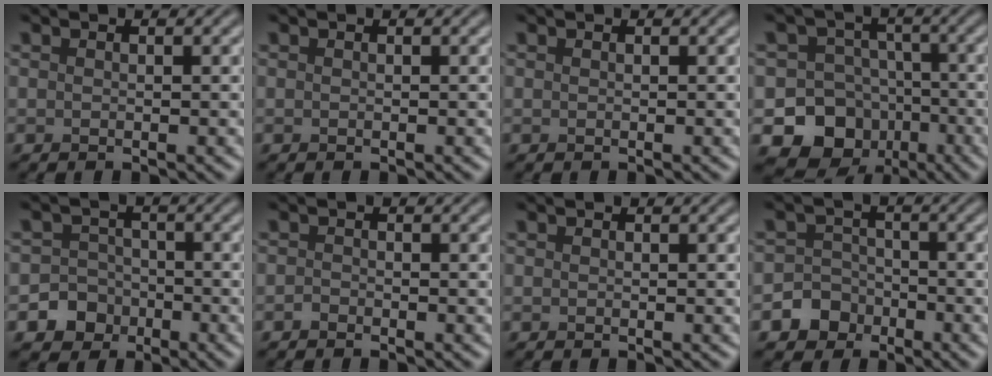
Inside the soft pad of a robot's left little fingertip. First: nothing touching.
{"total": 0.0}
{"total": 0.0}
{"total": 13.1, "force": [-5.9, 11.3, 2.8], "torque": [-0.036, -0.035, -0.107]}
{"total": 5.1, "force": [-2.5, 4.4, 0.7], "torque": [0.025, -0.010, -0.063]}
{"total": 0.6, "force": [-0.5, 0.3, 0.2], "torque": [-0.001, -0.001, -0.011]}
{"total": 0.0}
{"total": 4.7, "force": [-2.6, 3.9, 0.5], "torque": [0.024, -0.008, -0.064]}